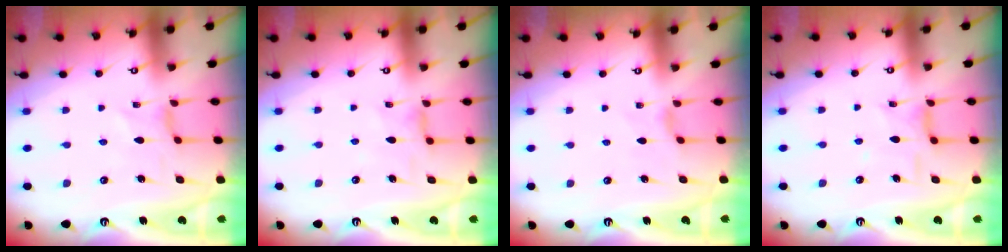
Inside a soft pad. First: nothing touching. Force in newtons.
{"total": 2.1, "press": 2.1, "slide": 0.5}
{"total": 1.0, "press": 0.9, "slide": 0.4}
{"total": 5.9, "press": 5.9, "slide": 0.5}